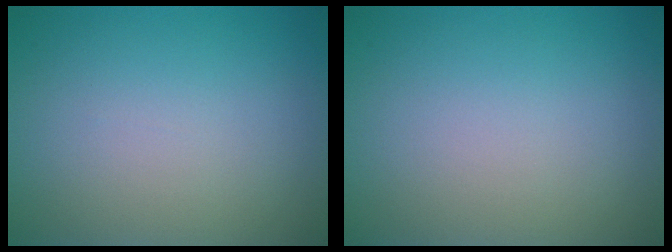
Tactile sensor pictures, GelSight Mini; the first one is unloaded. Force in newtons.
{"total": 0.0}